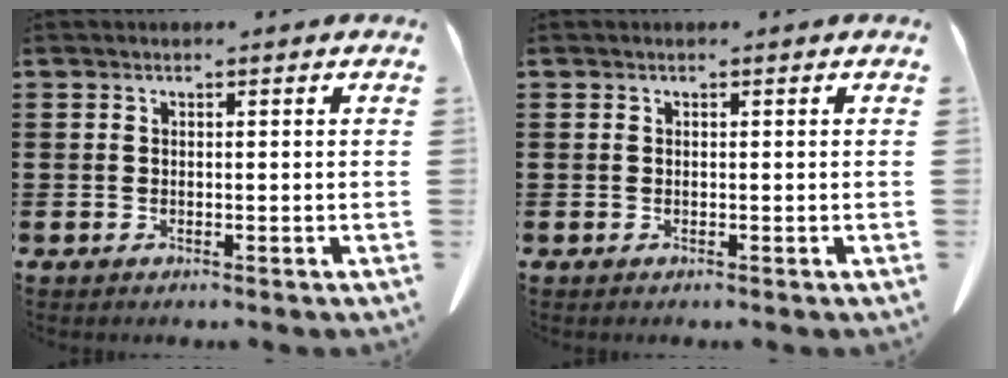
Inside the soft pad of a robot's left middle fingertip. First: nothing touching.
{"total": 0.0}